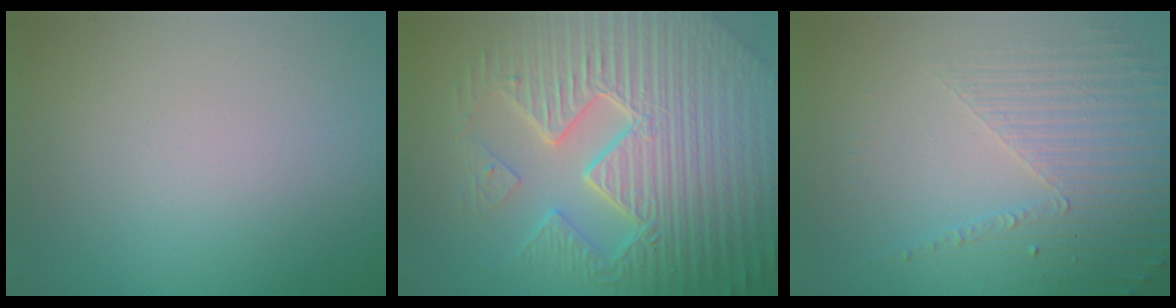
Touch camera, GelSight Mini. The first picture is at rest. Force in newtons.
{"total": 11.0, "press": 7.1, "slide": 8.4}
{"total": 5.0, "press": 3.2, "slide": 3.8}